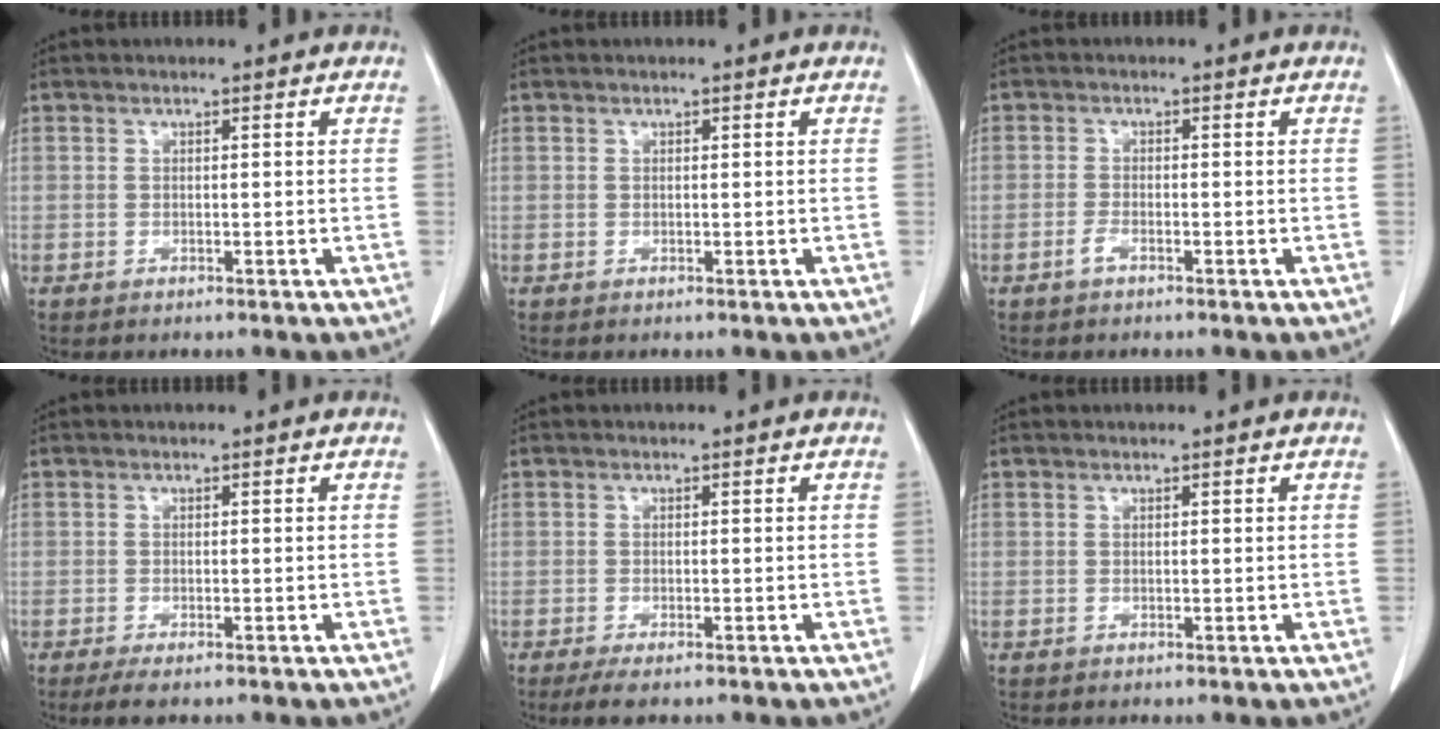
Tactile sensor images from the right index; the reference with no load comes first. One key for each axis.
{"total": 0.0}
{"total": 1.4, "fx": -1.0, "fy": 0.3, "fz": 1.0, "tx": -0.022, "ty": 0.001, "tz": -0.020}
{"total": 2.5, "fx": -1.8, "fy": 0.6, "fz": 1.7, "tx": -0.027, "ty": -0.007, "tz": -0.027}
{"total": 3.2, "fx": -2.4, "fy": 0.8, "fz": 2.0, "tx": -0.033, "ty": -0.009, "tz": -0.035}
{"total": 0.0}